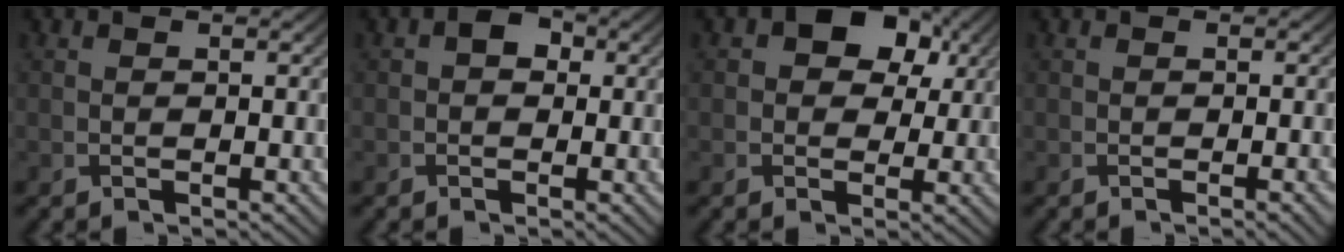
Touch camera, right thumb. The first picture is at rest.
{"total": 2.1, "force": [0.0, 1.8, 1.1], "torque": [-0.015, 0.003, -0.008]}
{"total": 7.9, "force": [2.7, 6.0, 4.5], "torque": [-0.070, 0.017, 0.021]}
{"total": 1.7, "force": [-0.5, 0.3, 1.6], "torque": [-0.017, 0.002, -0.009]}